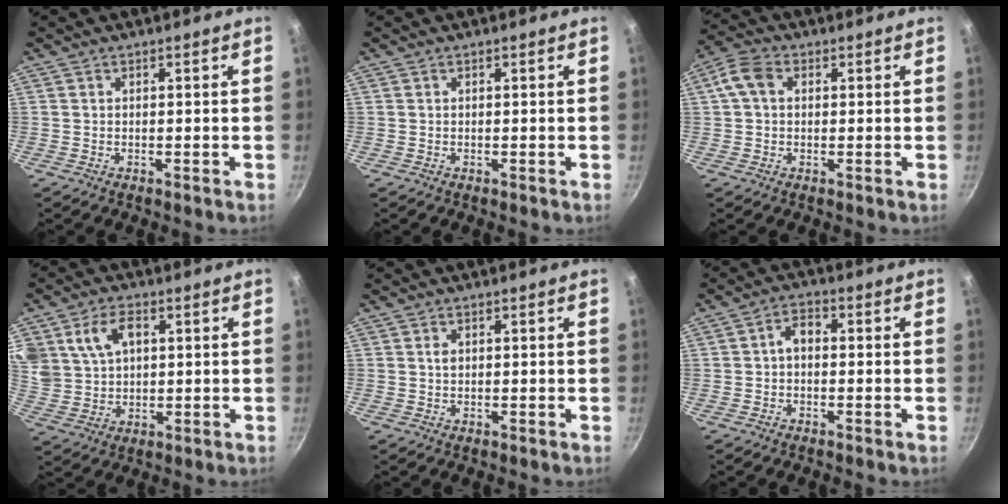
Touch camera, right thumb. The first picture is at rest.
{"total": 0.0}
{"total": 5.5, "force": [1.1, 4.1, 3.6], "torque": [-0.066, 0.013, 0.008]}
{"total": 11.5, "force": [4.1, 8.2, 6.9], "torque": [-0.125, 0.001, 0.083]}
{"total": 1.2, "force": [0.3, 0.8, 0.8], "torque": [-0.011, 0.002, 0.005]}
{"total": 3.4, "force": [-0.4, 2.3, 2.5], "torque": [-0.034, 0.016, -0.014]}